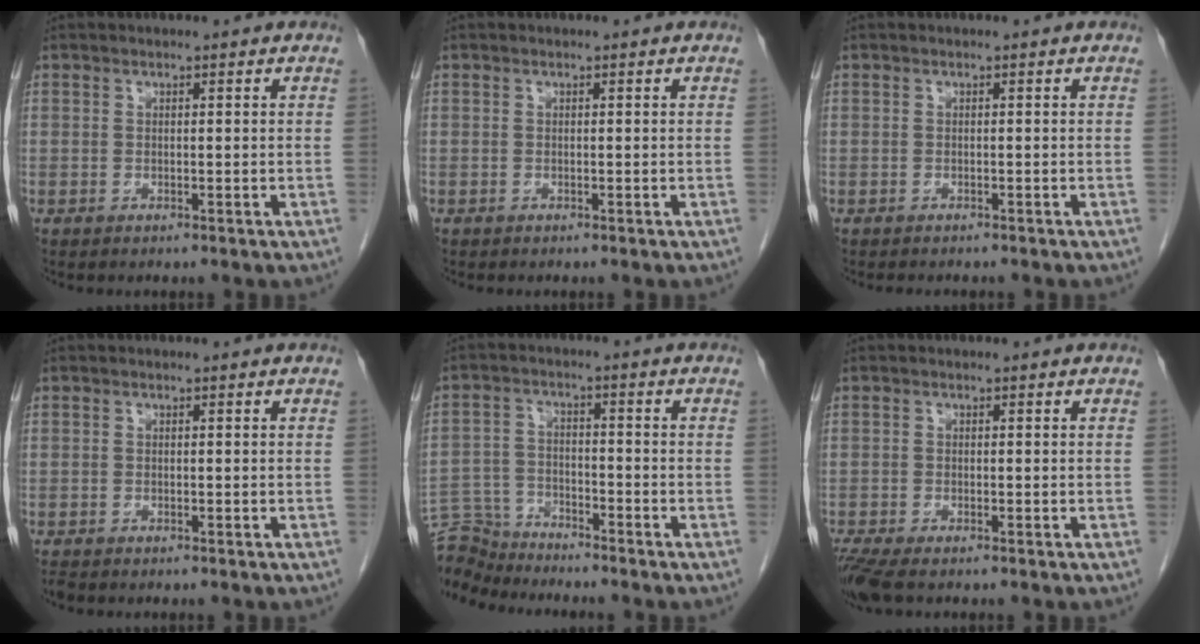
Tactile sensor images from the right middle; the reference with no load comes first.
{"total": 0.0}
{"total": 3.0, "force": [-2.7, 0.8, 1.2], "torque": [-0.016, -0.004, -0.028]}
{"total": 1.0, "force": [-0.9, 0.2, 0.3], "torque": [-0.014, -0.004, -0.017]}
{"total": 8.8, "force": [-8.7, 1.1, 0.4], "torque": [-0.015, 0.003, -0.167]}
{"total": 4.2, "force": [-3.3, 0.8, 2.4], "torque": [-0.052, -0.013, -0.061]}